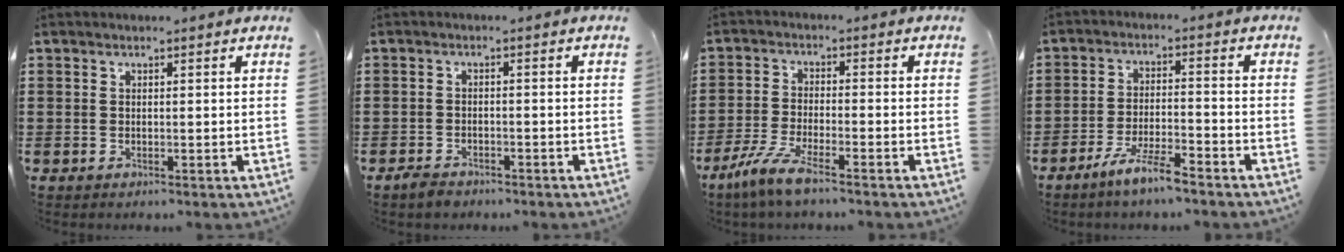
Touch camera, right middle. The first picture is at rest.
{"total": 1.7, "force": [-1.5, 0.6, 0.4], "torque": [-0.022, -0.003, -0.033]}
{"total": 5.9, "force": [-4.5, 0.5, 3.7], "torque": [-0.093, -0.016, -0.092]}
{"total": 5.9, "force": [-4.7, 0.5, 3.5], "torque": [-0.076, -0.004, -0.090]}